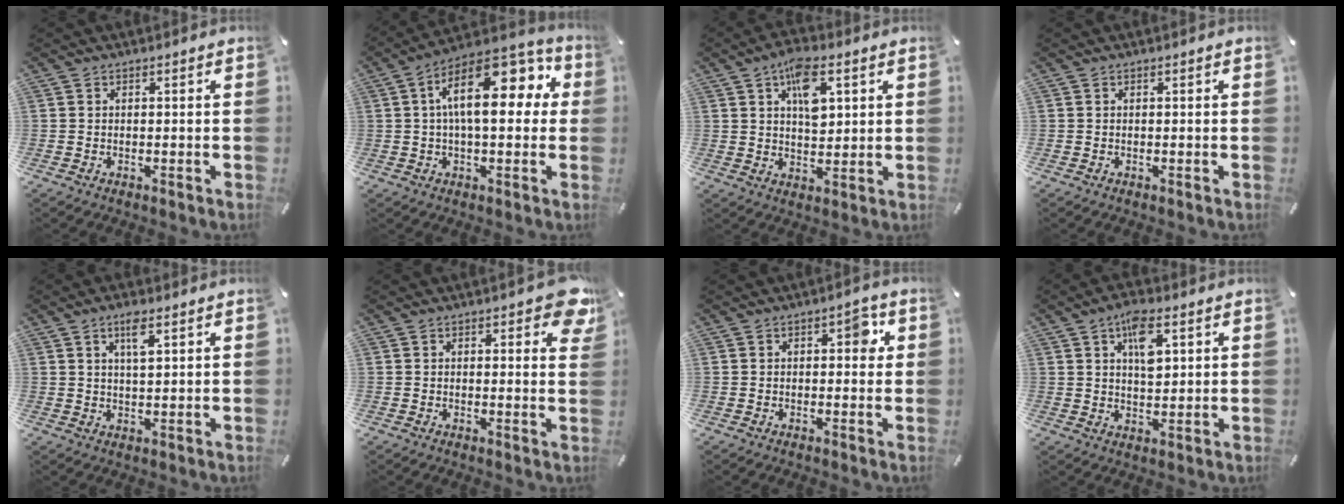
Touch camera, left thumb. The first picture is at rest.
{"total": 18.7, "force": [4.6, 9.1, 15.8], "torque": [-0.245, -0.024, 0.072]}
{"total": 9.6, "force": [3.9, 5.3, 7.0], "torque": [-0.097, -0.007, 0.063]}
{"total": 0.0}
{"total": 4.9, "force": [2.5, 1.6, 3.9], "torque": [-0.076, 0.002, 0.041]}
{"total": 5.8, "force": [2.7, 2.5, 4.5], "torque": [-0.045, -0.015, 0.039]}
{"total": 4.9, "force": [1.0, 2.5, 4.1], "torque": [-0.043, -0.002, 0.007]}
{"total": 8.3, "force": [3.5, 4.1, 6.3], "torque": [-0.092, -0.007, 0.055]}